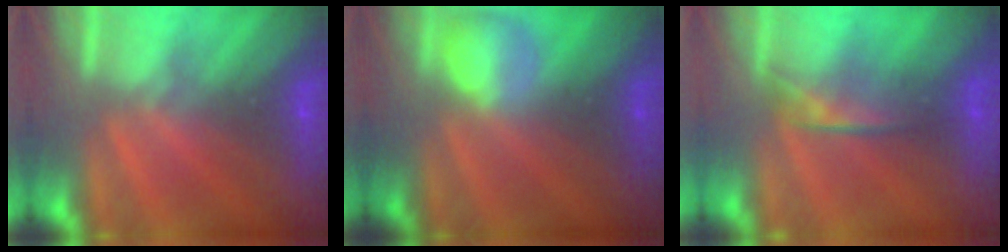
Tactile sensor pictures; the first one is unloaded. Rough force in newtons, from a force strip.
{"total": 2.4}
{"total": 1.9}